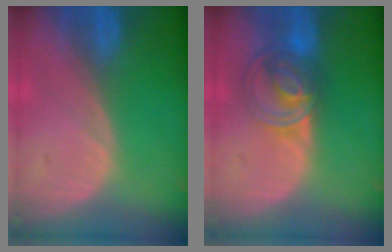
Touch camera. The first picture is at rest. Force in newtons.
{"total": 7.2, "press": 6.3, "slide": 3.5}